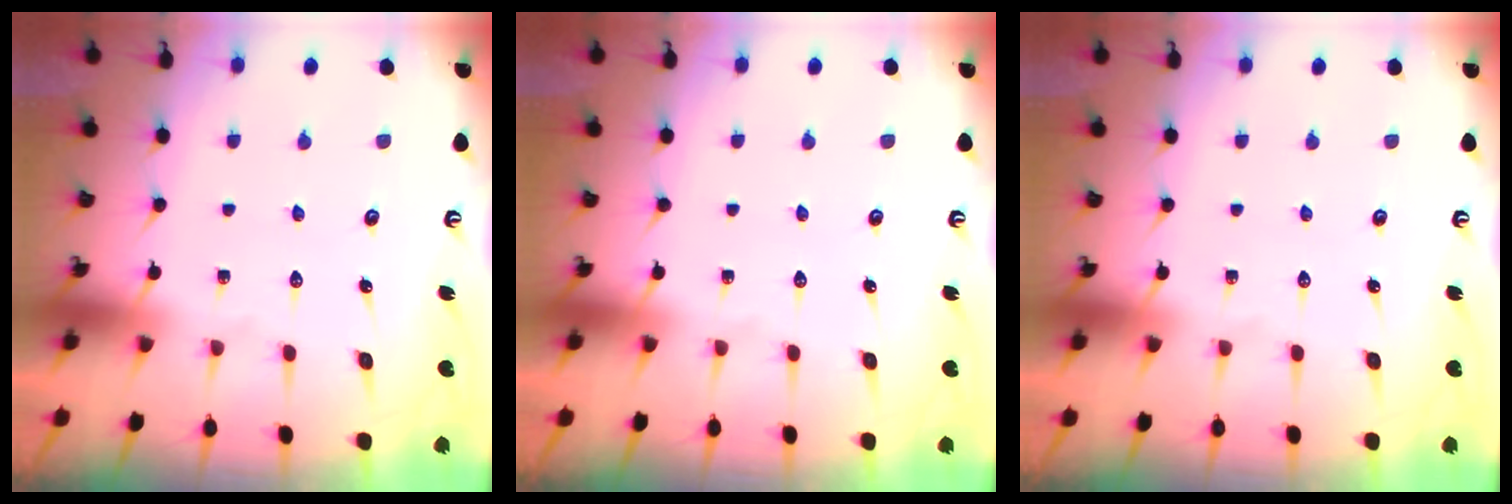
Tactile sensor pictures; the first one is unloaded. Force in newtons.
{"total": 0.0}
{"total": 0.0}